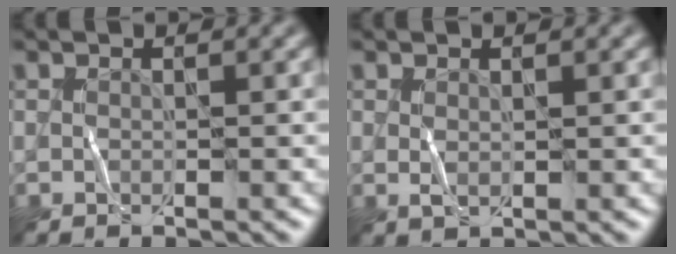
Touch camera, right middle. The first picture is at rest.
{"total": 0.9, "force": [0.4, 0.5, 0.6], "torque": [-0.018, -0.001, 0.008]}